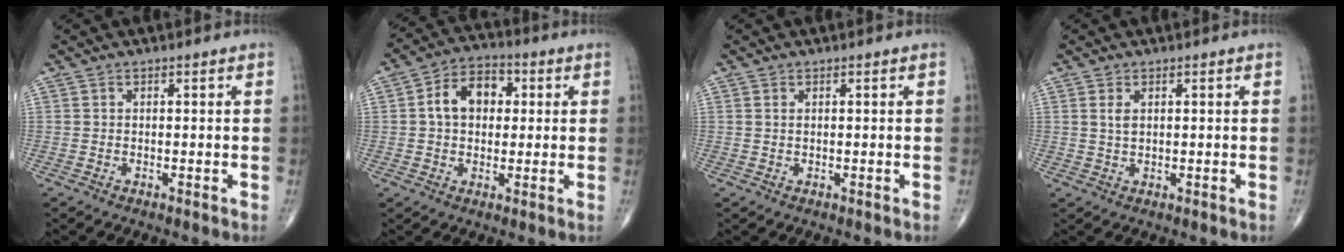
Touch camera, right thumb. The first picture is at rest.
{"total": 9.4, "force": [1.4, 6.7, 6.5], "torque": [-0.089, 0.020, 0.017]}
{"total": 0.7, "force": [0.3, 0.3, 0.5], "torque": [-0.012, 0.004, 0.007]}
{"total": 2.2, "force": [0.8, 1.1, 1.7], "torque": [-0.033, 0.000, 0.019]}